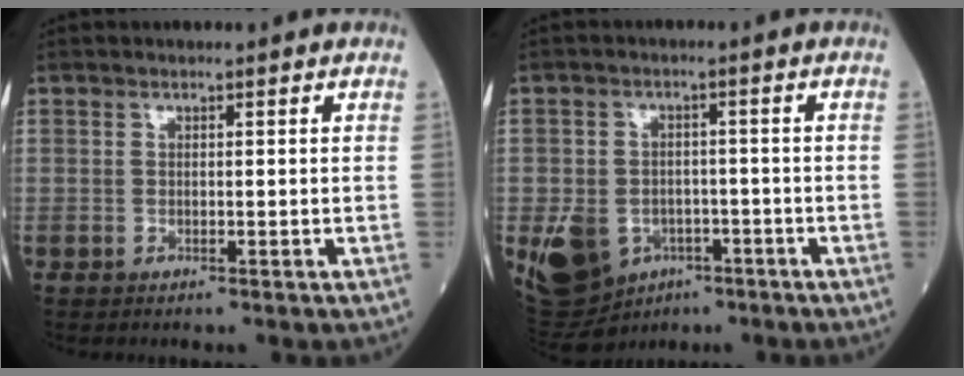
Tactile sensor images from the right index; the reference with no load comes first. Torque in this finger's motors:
{"motor_torque": [0.93, -0.46, 0.60, 0.07]}